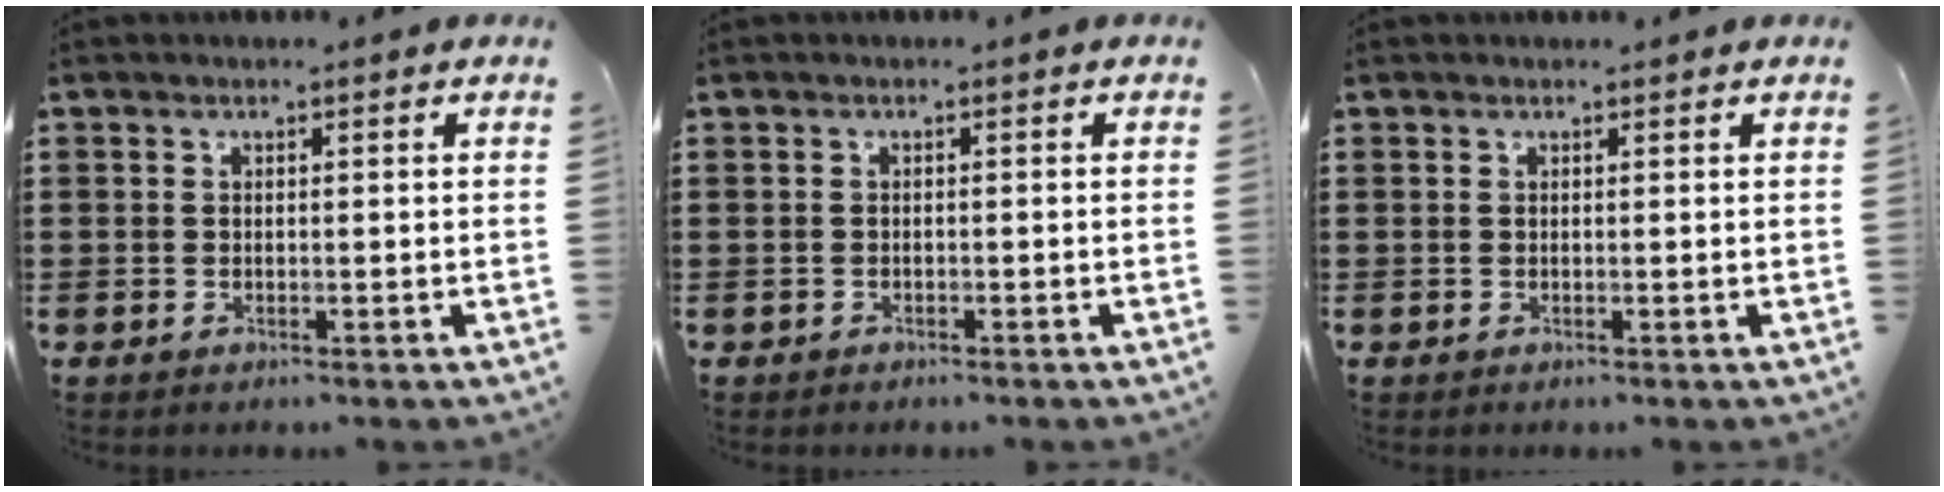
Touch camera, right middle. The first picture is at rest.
{"total": 0.5, "force": [-0.5, 0.2, 0.0], "torque": [-0.001, 0.002, -0.012]}
{"total": 0.0}